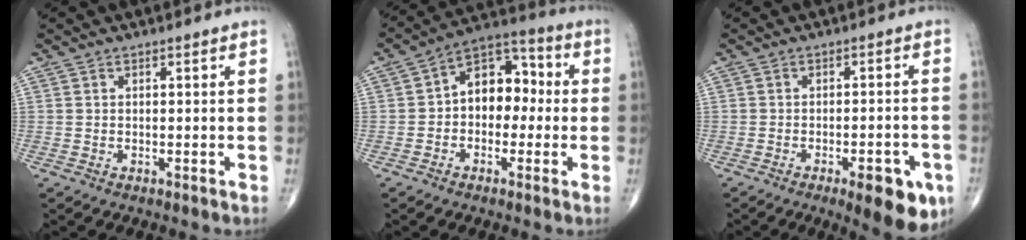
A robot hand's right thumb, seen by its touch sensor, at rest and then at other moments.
{"total": 11.1, "force": [0.0, 7.7, 8.0], "torque": [-0.083, 0.042, -0.017]}
{"total": 10.1, "force": [-4.9, 3.3, 8.2], "torque": [-0.086, 0.012, -0.058]}